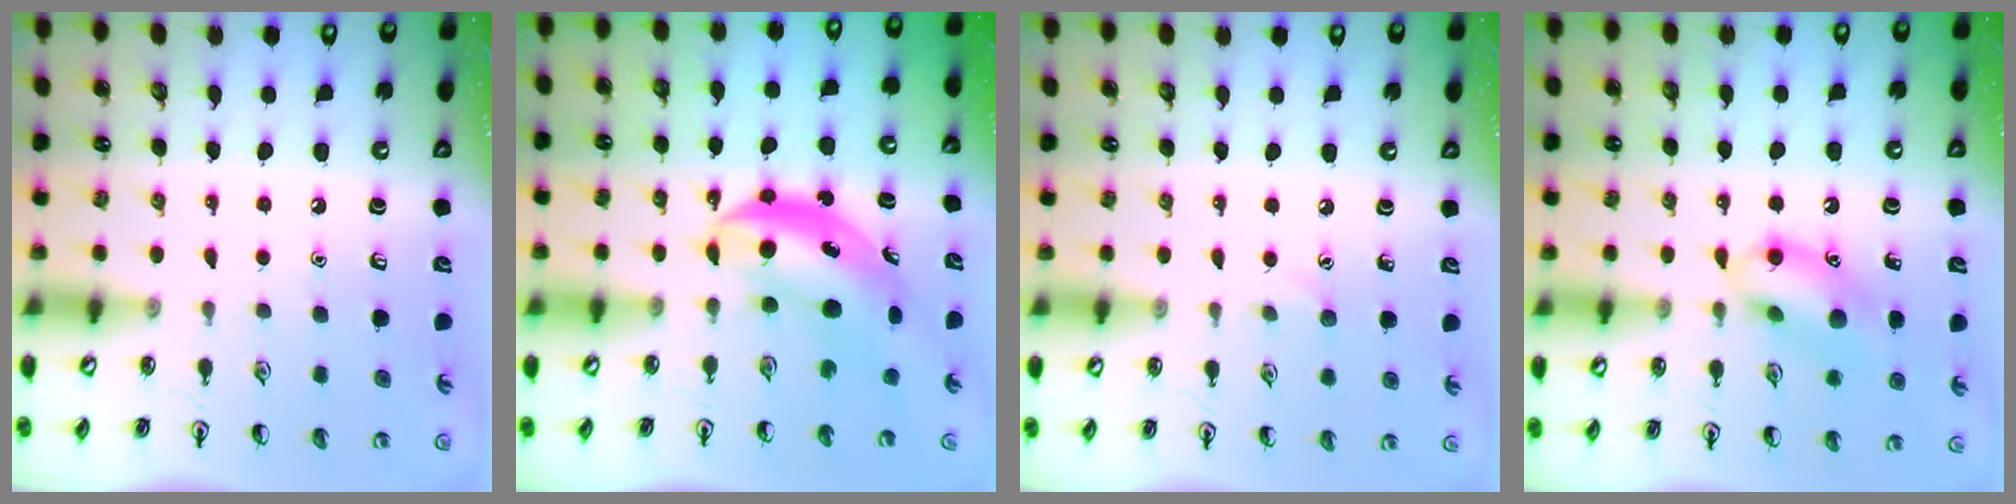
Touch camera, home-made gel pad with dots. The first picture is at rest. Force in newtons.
{"total": 5.7, "press": 5.5, "slide": 1.6}
{"total": 3.9, "press": 3.7, "slide": 1.2}
{"total": 12.7, "press": 12.6, "slide": 1.7}